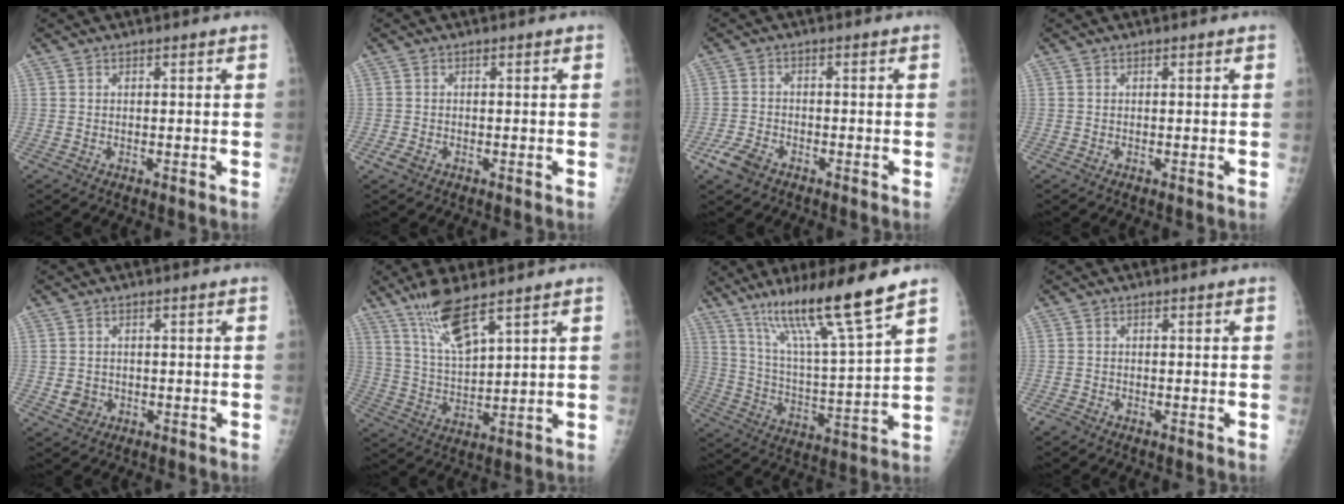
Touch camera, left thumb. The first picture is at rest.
{"total": 1.6, "force": [-0.8, 1.1, 0.9], "torque": [-0.017, -0.001, -0.016]}
{"total": 4.8, "force": [-3.0, 2.8, 2.5], "torque": [-0.053, 0.009, -0.056]}
{"total": 0.0}
{"total": 2.7, "force": [-0.5, 2.4, 0.9], "torque": [-0.004, 0.003, -0.002]}
{"total": 9.7, "force": [6.7, 2.2, 6.8], "torque": [-0.131, -0.035, 0.142]}
{"total": 17.1, "force": [12.2, 0.5, 12.0], "torque": [-0.197, -0.064, 0.215]}
{"total": 1.4, "force": [-1.1, 0.9, 0.4], "torque": [-0.010, 0.000, -0.022]}